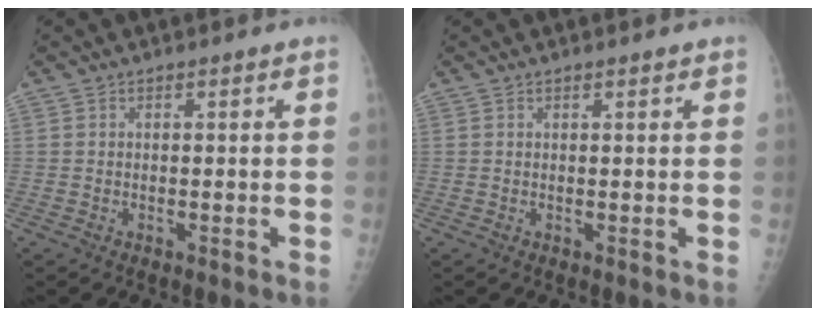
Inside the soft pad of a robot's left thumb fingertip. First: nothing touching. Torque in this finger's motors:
{"motor_torque": [-0.18, -0.03, 0.06, 0.06, 0.03]}